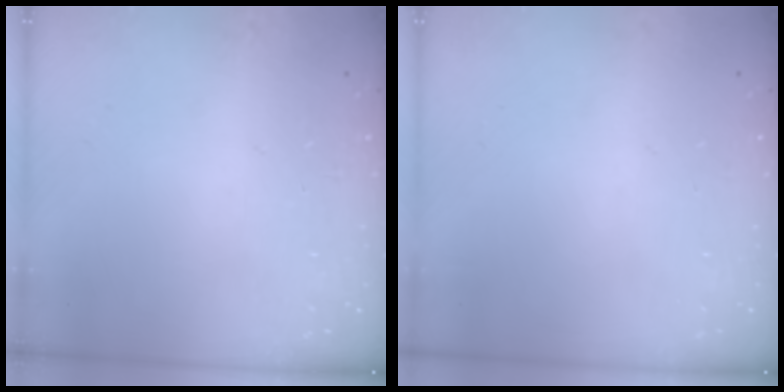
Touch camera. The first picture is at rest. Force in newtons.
{"total": 0.0}